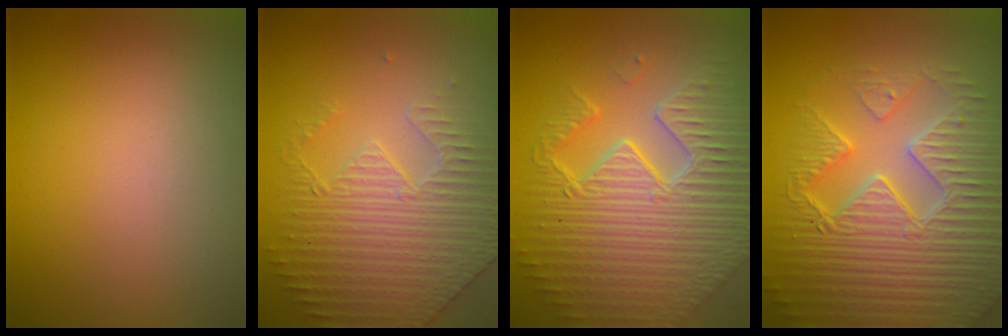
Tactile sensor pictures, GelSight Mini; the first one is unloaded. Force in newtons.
{"total": 4.2, "press": 3.8, "slide": 1.8}
{"total": 10.8, "press": 7.1, "slide": 8.2}
{"total": 9.5, "press": 6.7, "slide": 6.7}